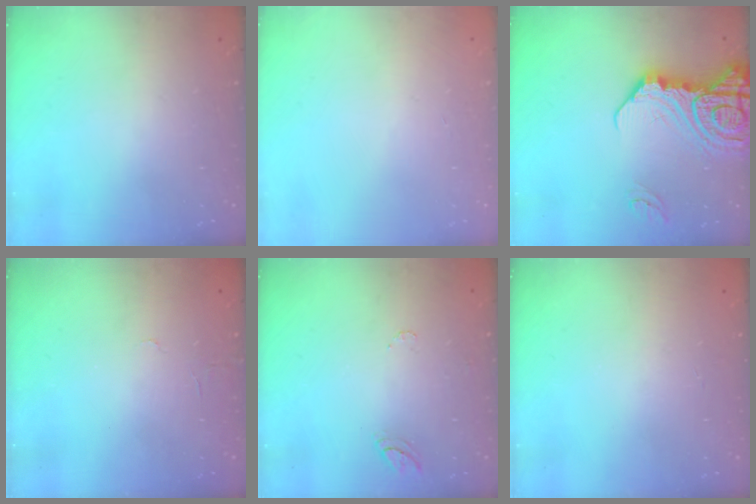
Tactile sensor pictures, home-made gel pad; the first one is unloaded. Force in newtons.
{"total": 0.0}
{"total": 19.9, "press": 19.7, "slide": 2.5}
{"total": 3.4, "press": 3.4, "slide": 0.3}
{"total": 5.5, "press": 5.5, "slide": 0.7}
{"total": 0.0}